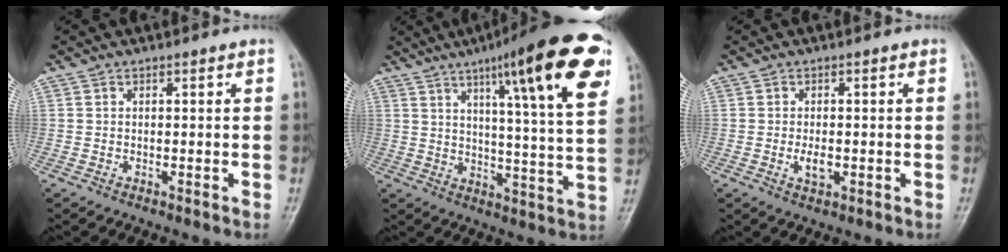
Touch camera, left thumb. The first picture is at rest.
{"total": 22.5, "force": [11.3, 3.5, 19.1], "torque": [-0.252, -0.026, 0.158]}
{"total": 2.6, "force": [-0.6, 1.4, 2.2], "torque": [-0.040, -0.003, -0.008]}